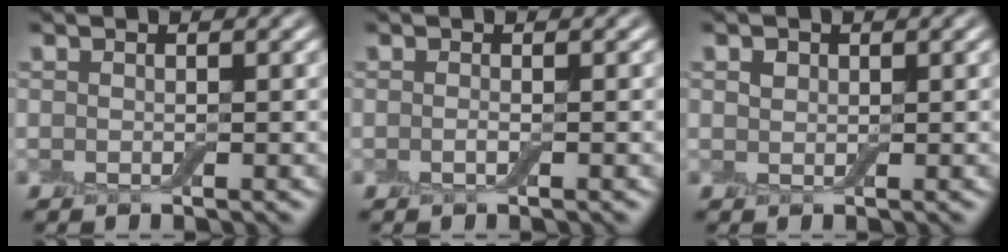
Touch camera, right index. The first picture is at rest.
{"total": 0.5, "force": [-0.2, 0.1, 0.5], "torque": [-0.011, -0.002, -0.005]}
{"total": 0.9, "force": [0.5, 0.7, 0.3], "torque": [-0.006, -0.001, 0.007]}